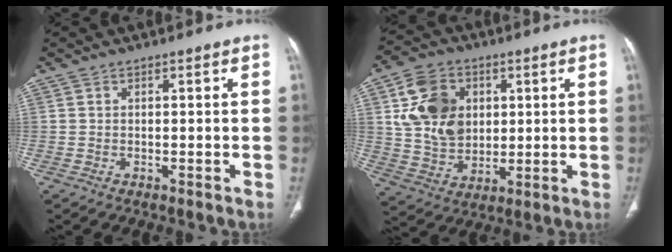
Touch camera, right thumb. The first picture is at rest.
{"total": 14.3, "force": [3.5, 11.0, 8.4], "torque": [-0.123, -0.007, 0.069]}